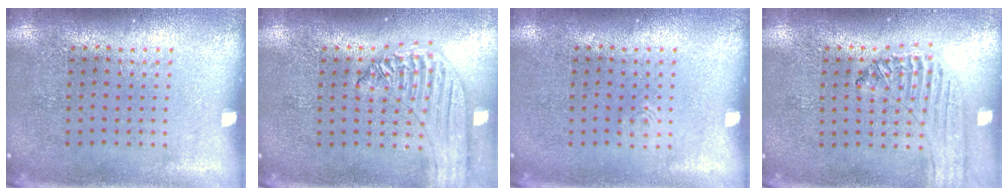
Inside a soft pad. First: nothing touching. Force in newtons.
{"total": 1.4, "press": 1.3, "slide": 0.3}
{"total": 0.5, "press": 0.5, "slide": 0.1}
{"total": 0.6, "press": 0.6, "slide": 0.1}